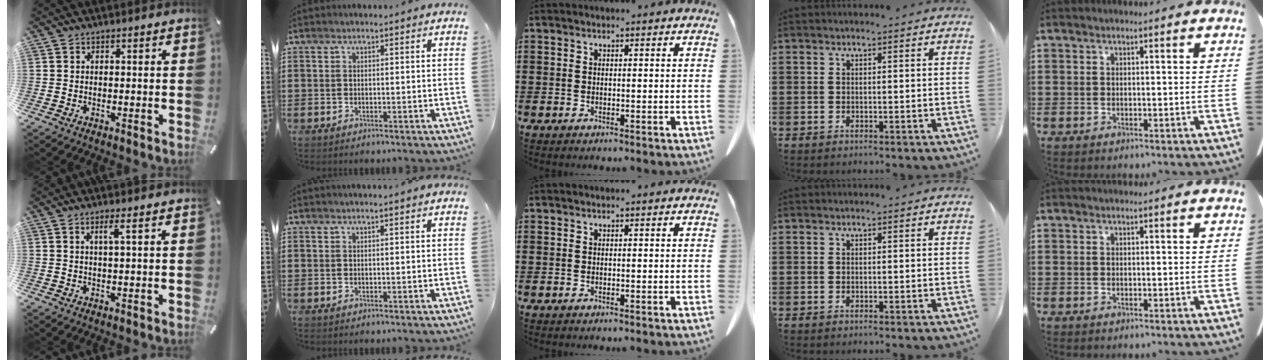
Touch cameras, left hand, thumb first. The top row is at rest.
{"thumb": {"total": 2.6, "force": [0.9, -0.1, 2.5], "torque": [-0.049, -0.002, 0.014]}, "index": {"total": 0.6, "force": [0.3, -0.1, 0.4], "torque": [-0.007, -0.001, 0.007]}}